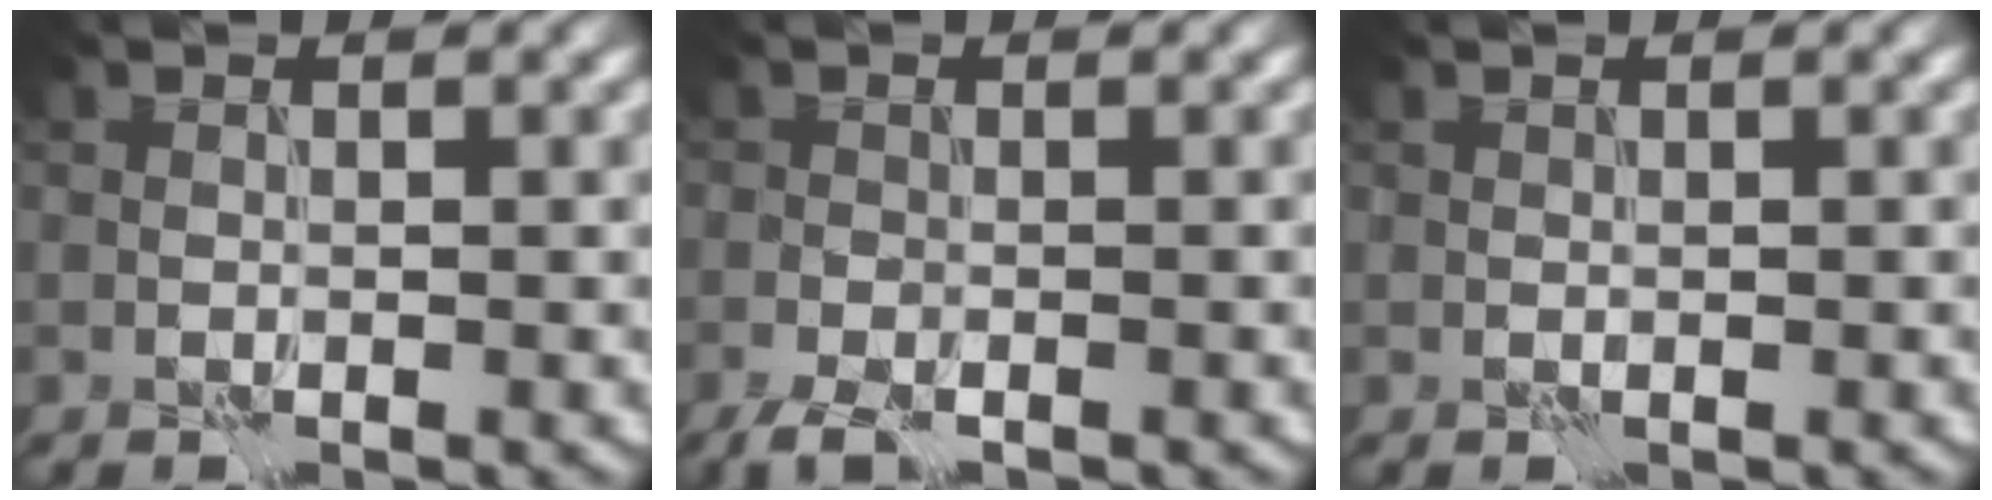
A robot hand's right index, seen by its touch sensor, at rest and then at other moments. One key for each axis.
{"total": 2.7, "fx": -2.1, "fy": 0.6, "fz": 1.6, "tx": -0.031, "ty": -0.006, "tz": -0.042}
{"total": 0.0}